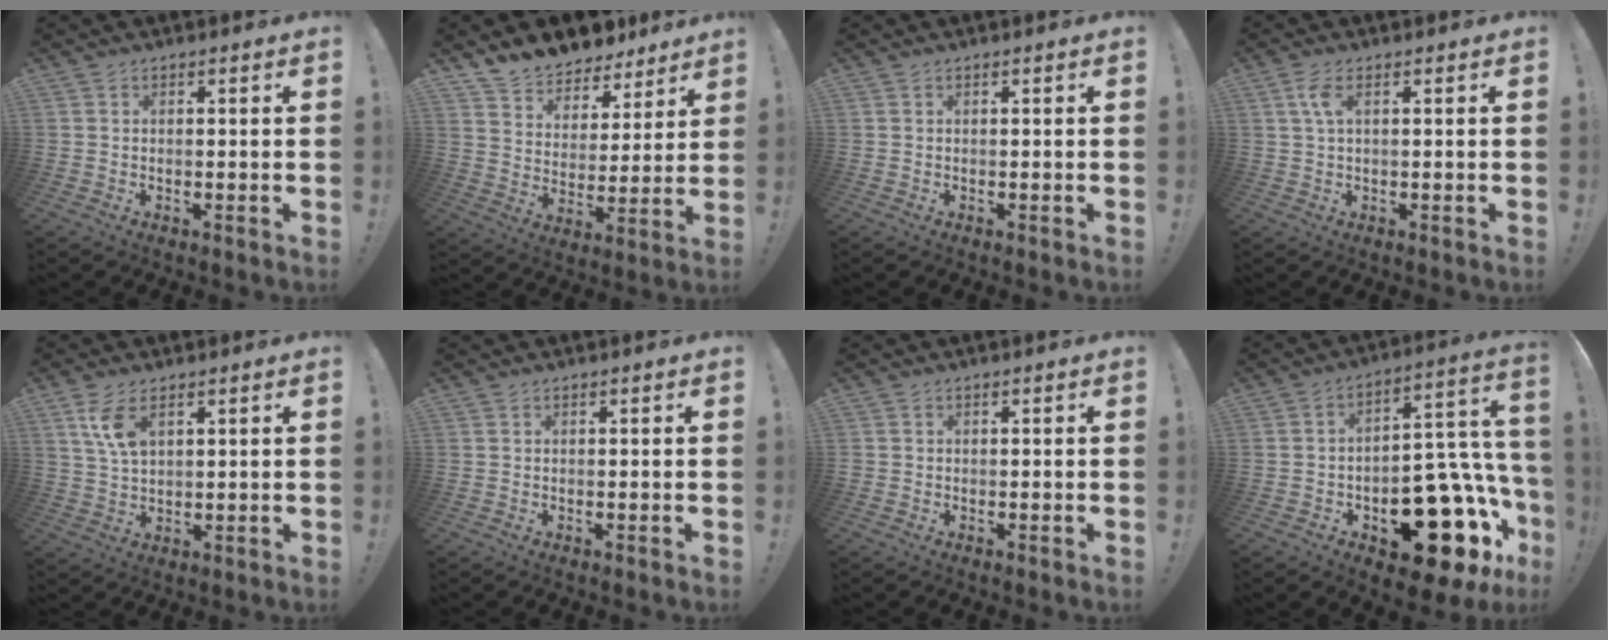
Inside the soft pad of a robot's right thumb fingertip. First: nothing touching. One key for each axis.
{"total": 9.6, "fx": 8.8, "fy": 4.0, "fz": 0.5, "tx": -0.027, "ty": -0.083, "tz": 0.166}
{"total": 0.0}
{"total": 3.9, "fx": 1.1, "fy": 1.4, "fz": 3.5, "tx": -0.074, "ty": 0.005, "tz": 0.021}
{"total": 7.4, "fx": 3.6, "fy": 3.5, "fz": 5.5, "tx": -0.106, "ty": -0.014, "tz": 0.064}
{"total": 0.0}
{"total": 0.6, "fx": -0.1, "fy": 0.6, "fz": 0.1, "tx": -0.004, "ty": 0.003, "tz": -0.001}
{"total": 23.5, "fx": -9.9, "fy": 13.1, "fz": 16.8, "tx": -0.186, "ty": 0.059, "tz": -0.142}